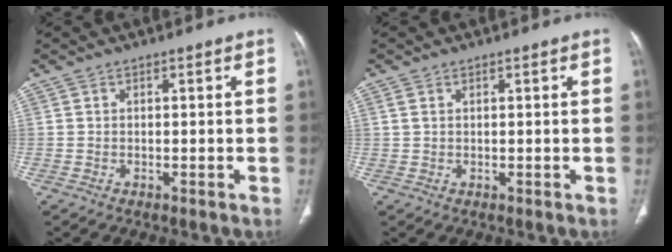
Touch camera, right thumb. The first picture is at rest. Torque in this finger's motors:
{"motor_torque": [-0.16, -0.07, -0.15, 0.06, -0.07]}